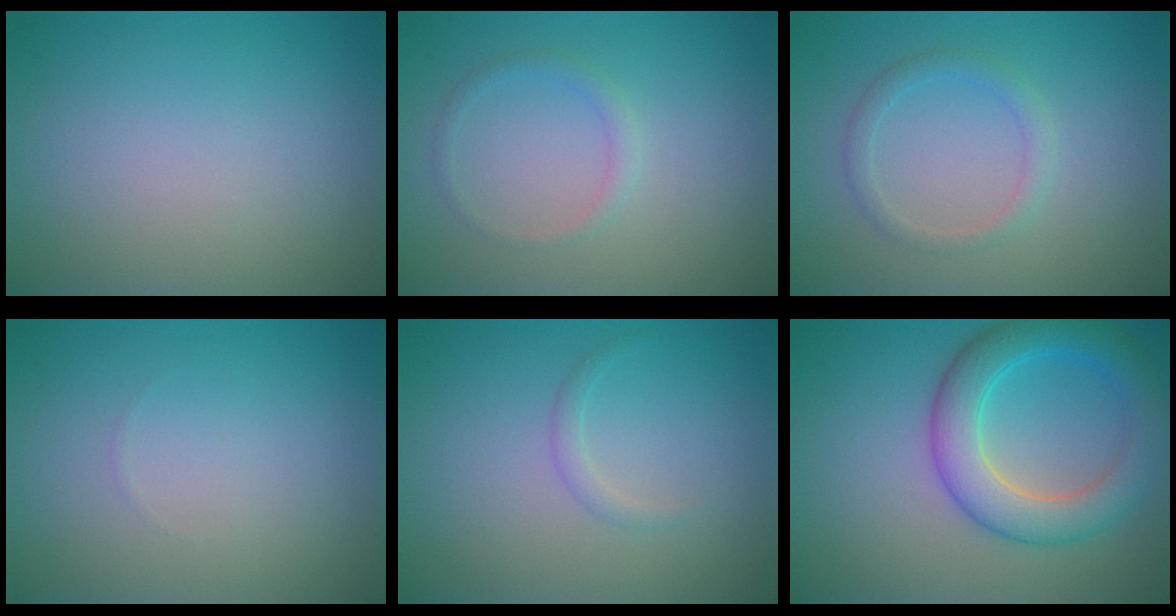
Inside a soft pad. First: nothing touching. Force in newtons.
{"total": 1.2, "press": 1.2, "slide": 0.0}
{"total": 1.6, "press": 1.6, "slide": 0.0}
{"total": 0.0}
{"total": 0.9, "press": 0.9, "slide": 0.0}
{"total": 5.9, "press": 5.9, "slide": 0.1}